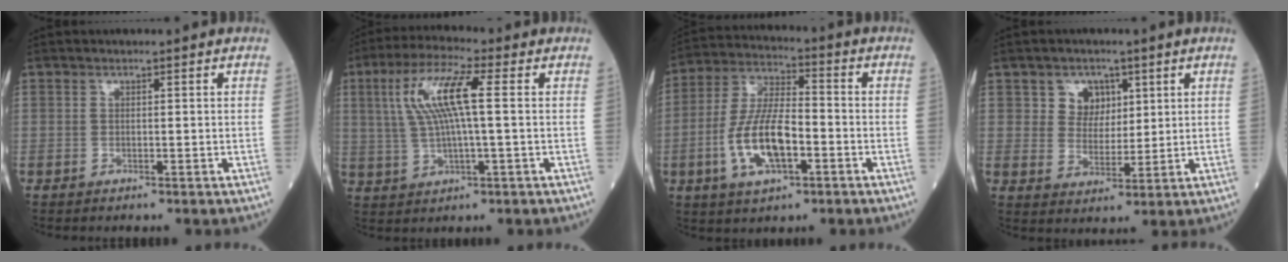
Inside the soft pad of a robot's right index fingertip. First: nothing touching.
{"total": 9.8, "force": [1.9, 1.1, 9.6], "torque": [-0.203, 0.016, 0.038]}
{"total": 12.3, "force": [-3.5, 4.4, 10.9], "torque": [-0.225, 0.006, -0.065]}
{"total": 5.0, "force": [2.3, 4.1, 1.6], "torque": [-0.025, 0.007, 0.043]}